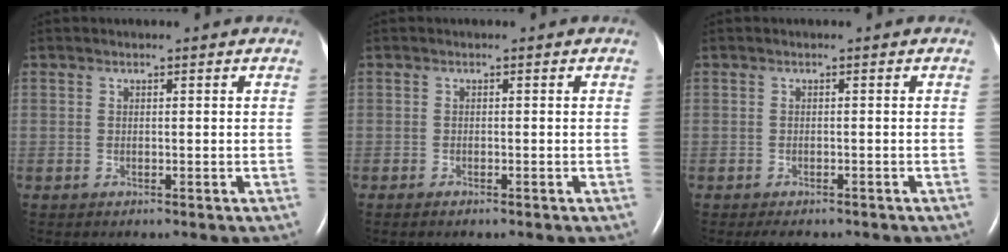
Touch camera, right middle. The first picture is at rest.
{"total": 0.7, "force": [-0.6, 0.2, 0.4], "torque": [-0.015, -0.002, -0.007]}
{"total": 3.4, "force": [-2.9, 1.3, 1.4], "torque": [-0.016, -0.005, -0.033]}